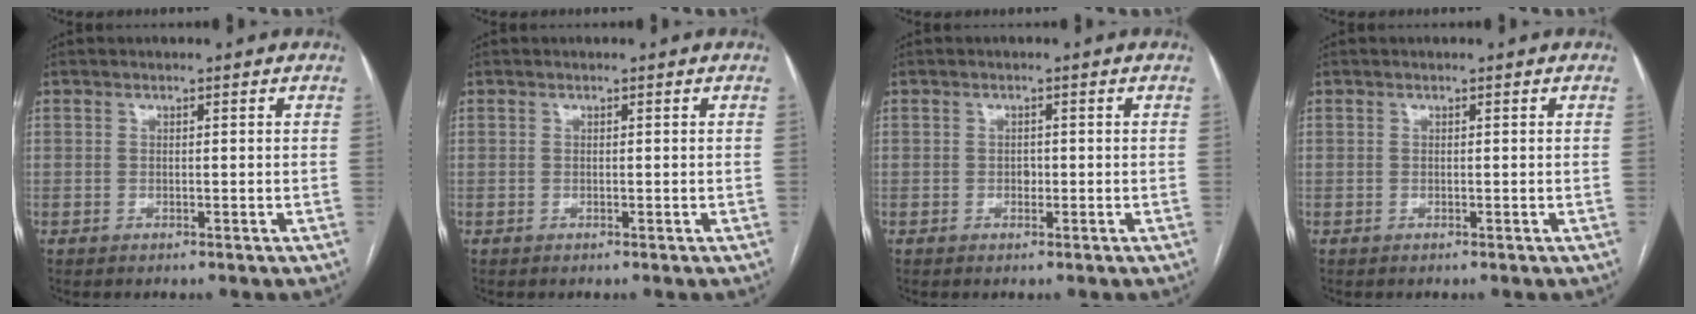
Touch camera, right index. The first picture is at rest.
{"total": 0.0}
{"total": 1.1, "force": [-0.2, 0.8, 0.7], "torque": [-0.011, 0.002, -0.002]}
{"total": 0.0}